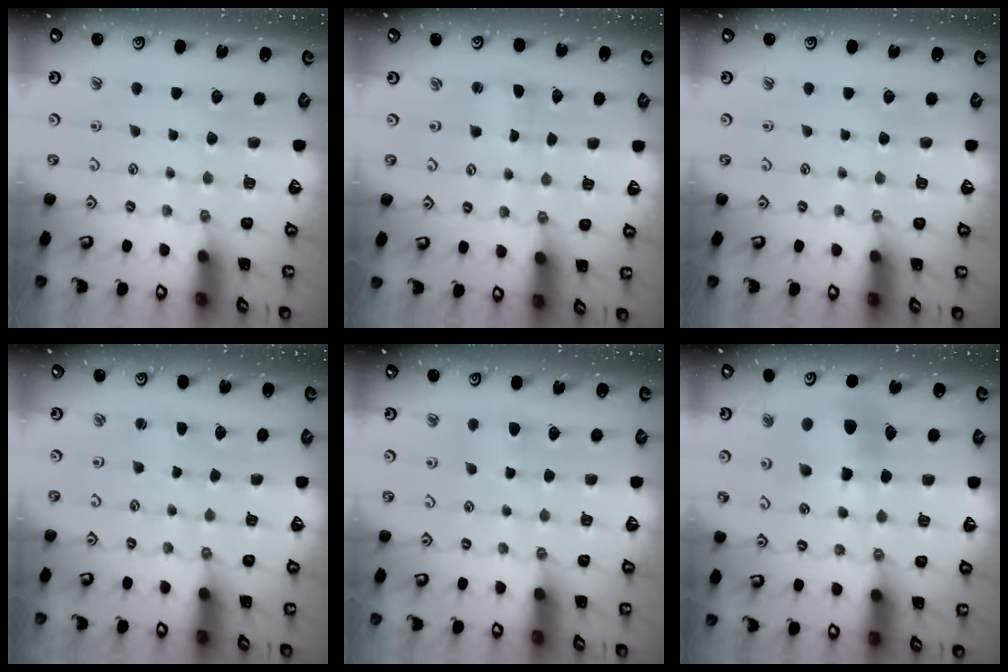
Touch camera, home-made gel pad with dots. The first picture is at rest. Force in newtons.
{"total": 1.0, "press": 1.0, "slide": 0.0}
{"total": 0.0}
{"total": 2.2, "press": 2.2, "slide": 0.3}
{"total": 3.8, "press": 3.7, "slide": 0.7}
{"total": 11.1, "press": 11.0, "slide": 1.6}